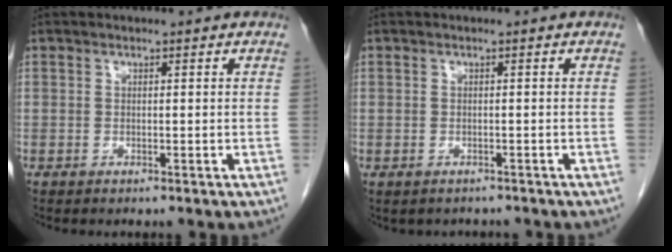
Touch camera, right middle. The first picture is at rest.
{"total": 1.8, "force": [-1.5, 0.9, 0.1], "torque": [-0.004, 0.001, -0.021]}